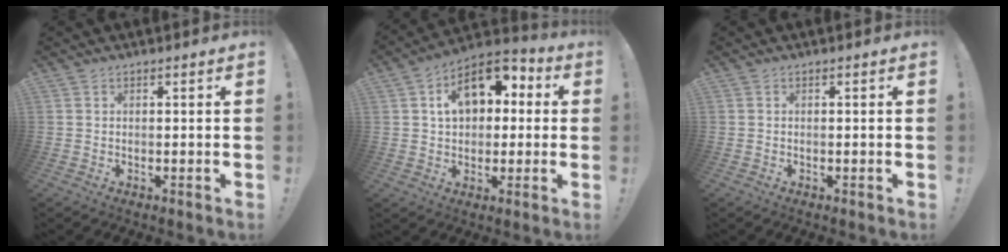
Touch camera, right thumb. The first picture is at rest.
{"total": 14.5, "force": [4.8, 9.9, 9.4], "torque": [-0.132, -0.010, 0.089]}
{"total": 0.0}